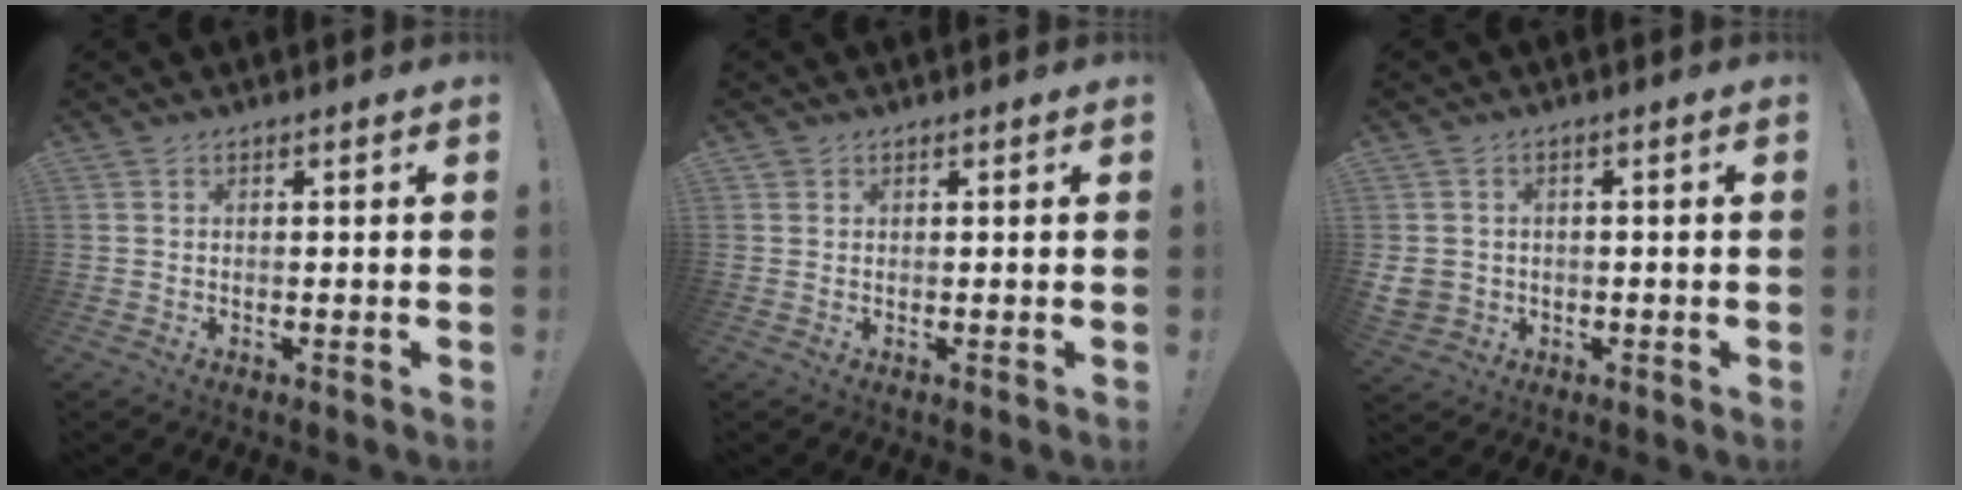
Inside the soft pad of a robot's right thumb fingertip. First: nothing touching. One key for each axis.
{"total": 0.8, "fx": 0.5, "fy": 0.6, "fz": 0.1, "tx": 0.004, "ty": -0.002, "tz": 0.009}
{"total": 4.5, "fx": -0.1, "fy": 4.1, "fz": 1.8, "tx": -0.048, "ty": -0.002, "tz": -0.002}